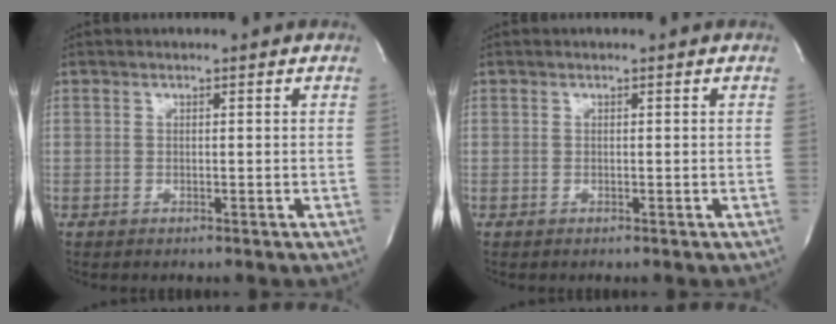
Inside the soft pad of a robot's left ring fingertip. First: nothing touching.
{"total": 0.0}